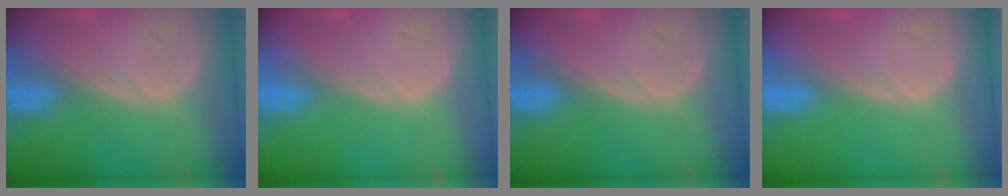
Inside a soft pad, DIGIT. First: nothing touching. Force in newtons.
{"total": 0.0}
{"total": 0.0}
{"total": 0.0}